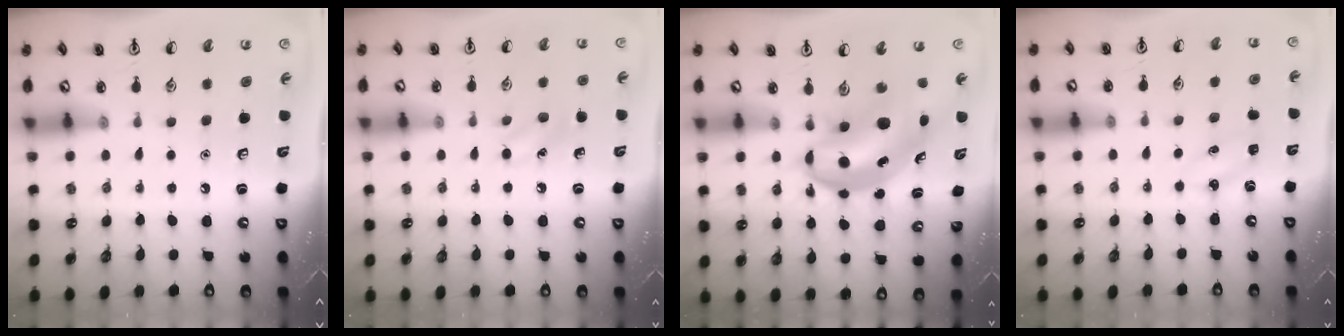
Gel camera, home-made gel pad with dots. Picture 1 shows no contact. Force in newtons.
{"total": 6.1, "press": 5.8, "slide": 1.6}
{"total": 8.4, "press": 8.2, "slide": 1.8}
{"total": 3.8, "press": 3.6, "slide": 1.3}